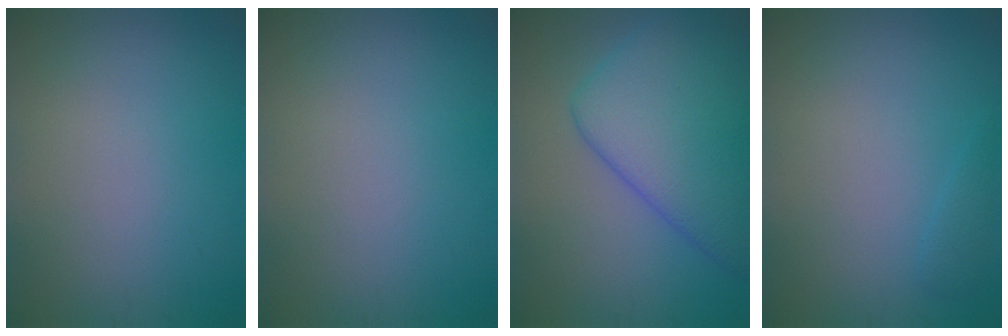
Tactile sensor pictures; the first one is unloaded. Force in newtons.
{"total": 0.0}
{"total": 9.8, "press": 9.8, "slide": 0.2}
{"total": 0.9, "press": 0.9, "slide": 0.1}